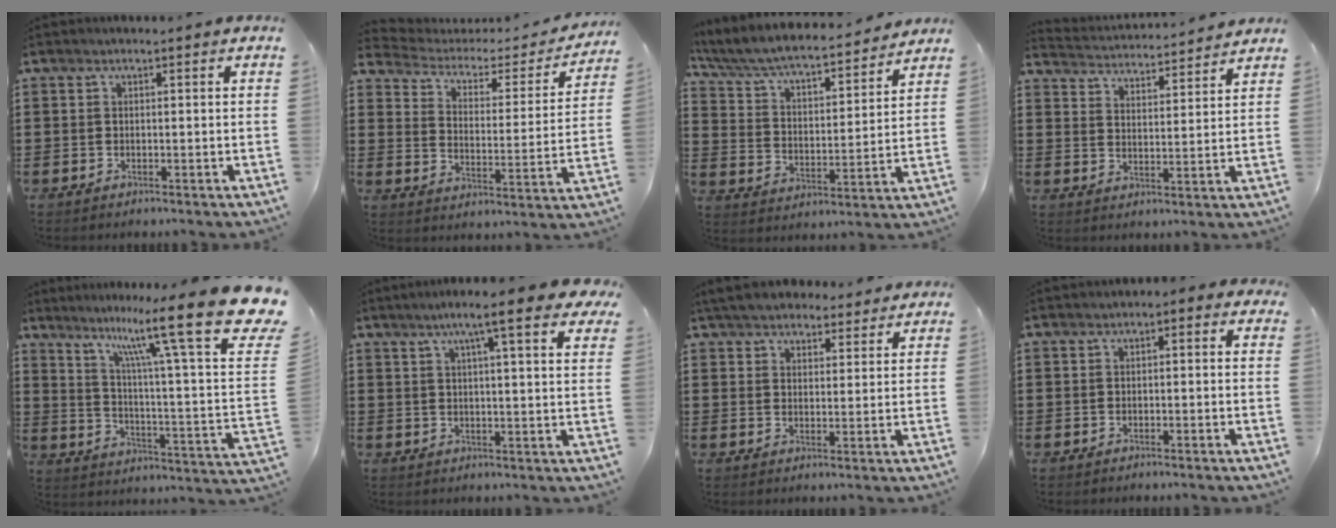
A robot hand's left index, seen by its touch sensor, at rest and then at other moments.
{"total": 2.9, "force": [2.3, 1.5, 1.1], "torque": [-0.042, -0.017, 0.030]}
{"total": 5.6, "force": [5.1, 0.6, 2.2], "torque": [-0.067, -0.040, 0.081]}
{"total": 3.3, "force": [3.3, -0.3, -0.3], "torque": [-0.015, -0.029, 0.052]}
{"total": 17.9, "force": [11.5, 1.8, 13.6], "torque": [-0.247, -0.068, 0.181]}
{"total": 8.0, "force": [5.6, 0.7, 5.7], "torque": [-0.102, -0.013, 0.089]}
{"total": 5.1, "force": [4.8, 1.6, 1.1], "torque": [-0.040, -0.007, 0.089]}
{"total": 0.9, "force": [-0.6, 0.5, 0.4], "torque": [-0.012, 0.002, -0.013]}